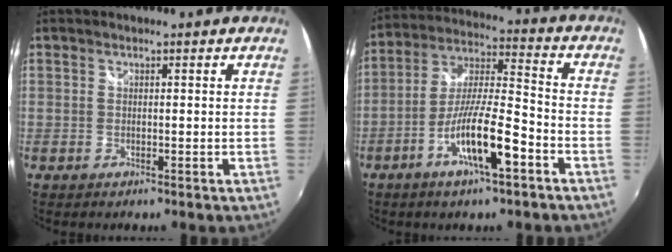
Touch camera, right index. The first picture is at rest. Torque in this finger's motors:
{"motor_torque": [1.16, -0.98, 0.71, 0.16]}